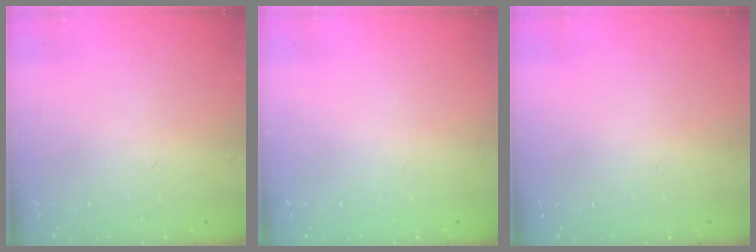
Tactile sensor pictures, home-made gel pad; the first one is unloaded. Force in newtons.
{"total": 0.0}
{"total": 0.0}